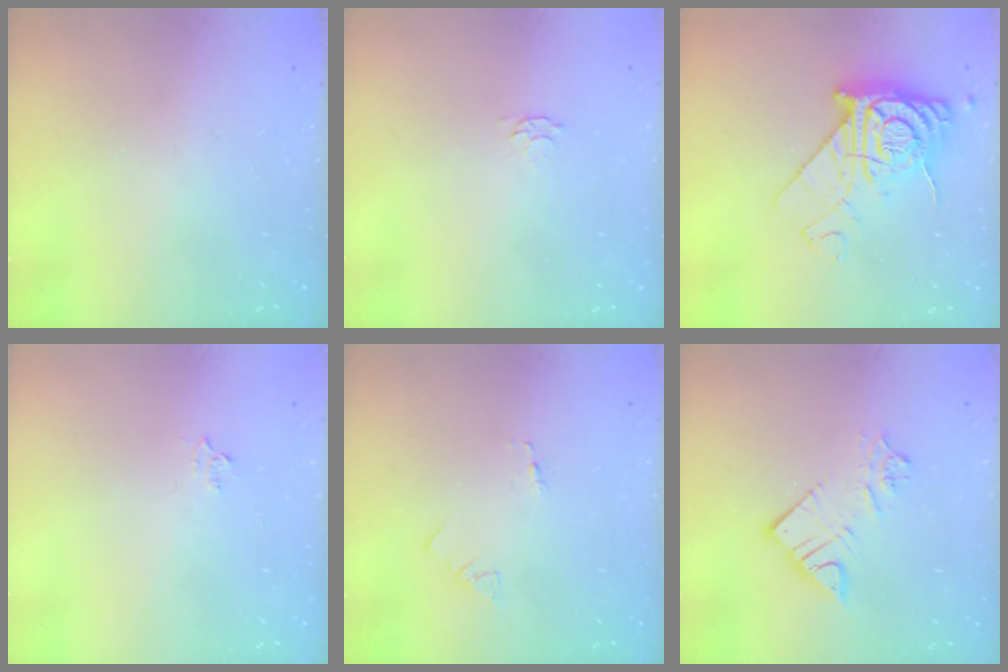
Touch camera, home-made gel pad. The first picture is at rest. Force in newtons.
{"total": 2.8, "press": 2.7, "slide": 0.5}
{"total": 13.8, "press": 13.7, "slide": 1.3}
{"total": 2.9, "press": 2.8, "slide": 0.4}
{"total": 1.3, "press": 1.2, "slide": 0.1}
{"total": 8.6, "press": 8.6, "slide": 0.5}